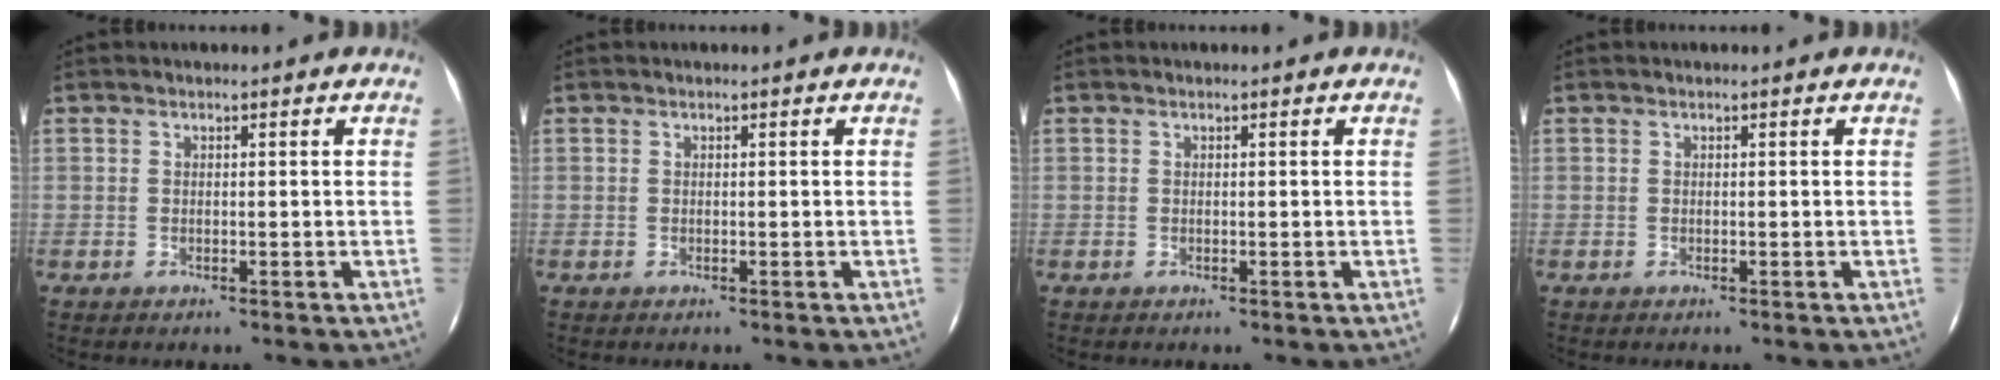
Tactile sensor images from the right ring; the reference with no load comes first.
{"total": 0.0}
{"total": 0.0}
{"total": 0.0}